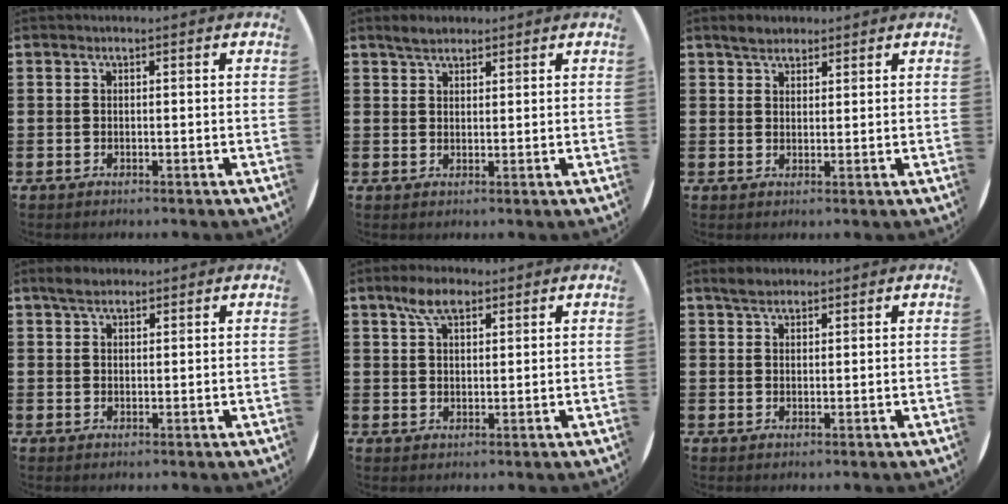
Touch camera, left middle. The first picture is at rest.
{"total": 2.4, "force": [2.2, 0.9, 0.6], "torque": [-0.009, 0.003, 0.040]}
{"total": 2.4, "force": [2.1, 0.9, 0.3], "torque": [-0.001, 0.001, 0.040]}
{"total": 2.4, "force": [2.0, 0.9, 1.0], "torque": [-0.014, 0.003, 0.036]}
{"total": 4.9, "force": [3.3, 2.1, 2.9], "torque": [-0.047, 0.003, 0.056]}
{"total": 2.2, "force": [2.0, 0.8, 0.5], "torque": [-0.007, 0.002, 0.036]}